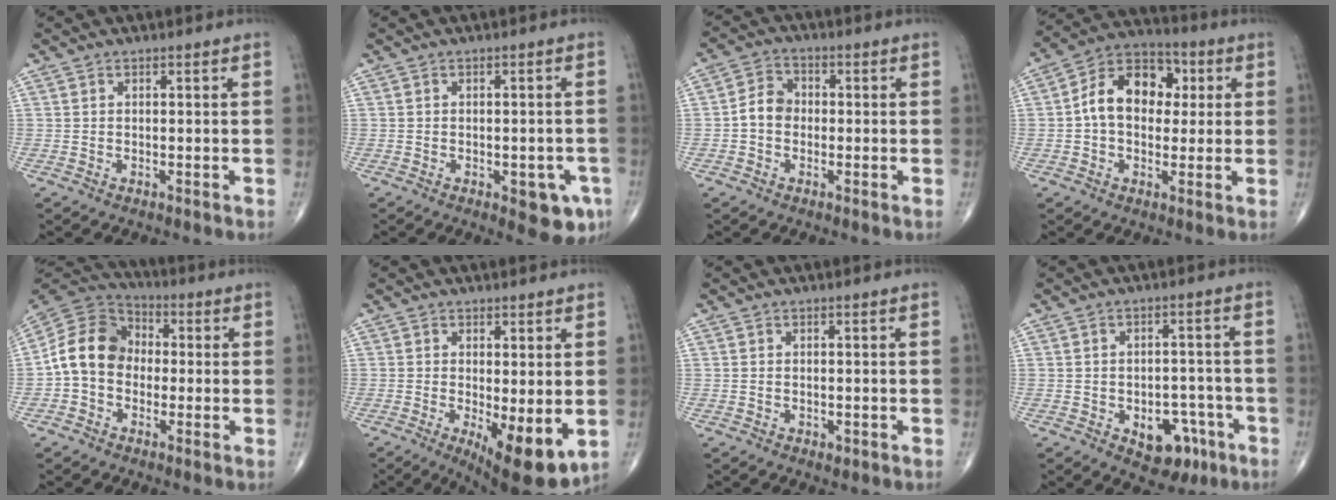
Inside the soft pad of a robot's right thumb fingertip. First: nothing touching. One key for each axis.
{"total": 6.7, "fx": -2.7, "fy": 3.0, "fz": 5.3, "tx": -0.044, "ty": 0.004, "tz": -0.027}
{"total": 5.0, "fx": -0.8, "fy": 4.1, "fz": 2.8, "tx": -0.038, "ty": 0.019, "tz": -0.024}
{"total": 13.2, "fx": 1.6, "fy": 9.4, "fz": 9.2, "tx": -0.122, "ty": 0.027, "tz": 0.014}
{"total": 11.9, "fx": -1.0, "fy": 9.5, "fz": 7.0, "tx": -0.119, "ty": 0.038, "tz": -0.034}
{"total": 10.2, "fx": -2.1, "fy": 3.5, "fz": 9.3, "tx": -0.135, "ty": -0.025, "tz": -0.023}
{"total": 1.1, "fx": -0.4, "fy": 0.7, "fz": 0.7, "tx": -0.012, "ty": -0.001, "tz": -0.002}
{"total": 9.0, "fx": -4.0, "fy": 5.8, "fz": 5.6, "tx": -0.039, "ty": 0.030, "tz": -0.043}